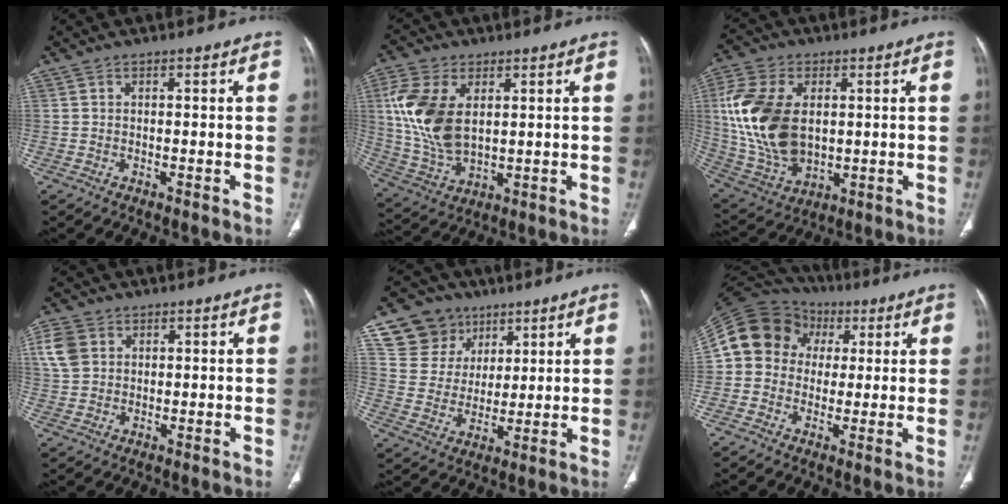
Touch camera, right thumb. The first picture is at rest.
{"total": 14.6, "force": [3.2, 8.6, 11.4], "torque": [-0.236, -0.009, 0.069]}
{"total": 19.2, "force": [2.2, 12.4, 14.5], "torque": [-0.292, -0.008, 0.054]}
{"total": 6.2, "force": [2.1, 4.9, 3.2], "torque": [-0.059, 0.005, 0.042]}
{"total": 12.2, "force": [6.8, 9.7, 2.8], "torque": [-0.019, -0.026, 0.134]}
{"total": 15.4, "force": [2.9, 13.3, 7.2], "torque": [-0.122, 0.038, 0.043]}